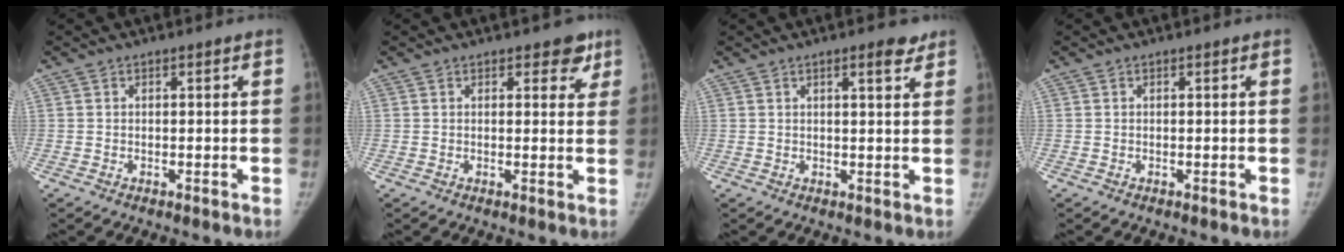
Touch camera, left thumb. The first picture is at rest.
{"total": 3.7, "force": [2.4, 2.3, 1.7], "torque": [0.018, -0.008, 0.024]}
{"total": 3.5, "force": [2.3, 0.9, 2.5], "torque": [-0.026, -0.011, 0.028]}
{"total": 0.0}